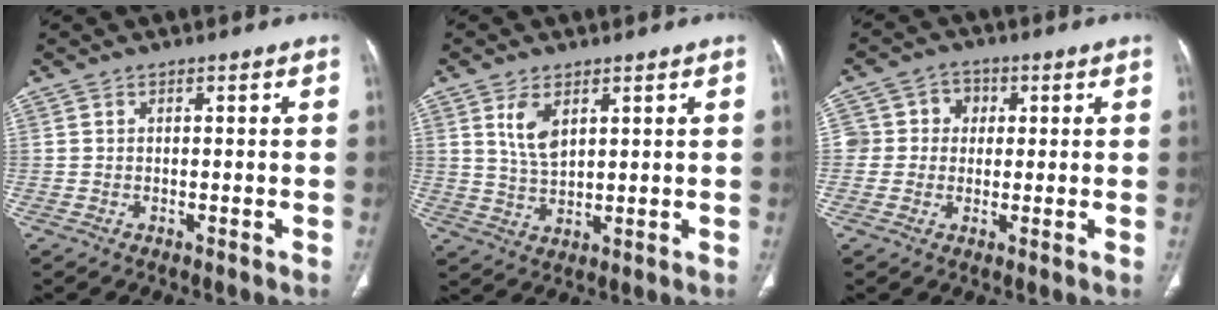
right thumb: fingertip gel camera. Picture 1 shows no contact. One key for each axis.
{"total": 5.8, "fx": 2.6, "fy": 3.0, "fz": 4.2, "tx": -0.074, "ty": -0.015, "tz": 0.059}
{"total": 6.5, "fx": 0.6, "fy": 6.2, "fz": 1.7, "tx": 0.011, "ty": 0.016, "tz": 0.004}